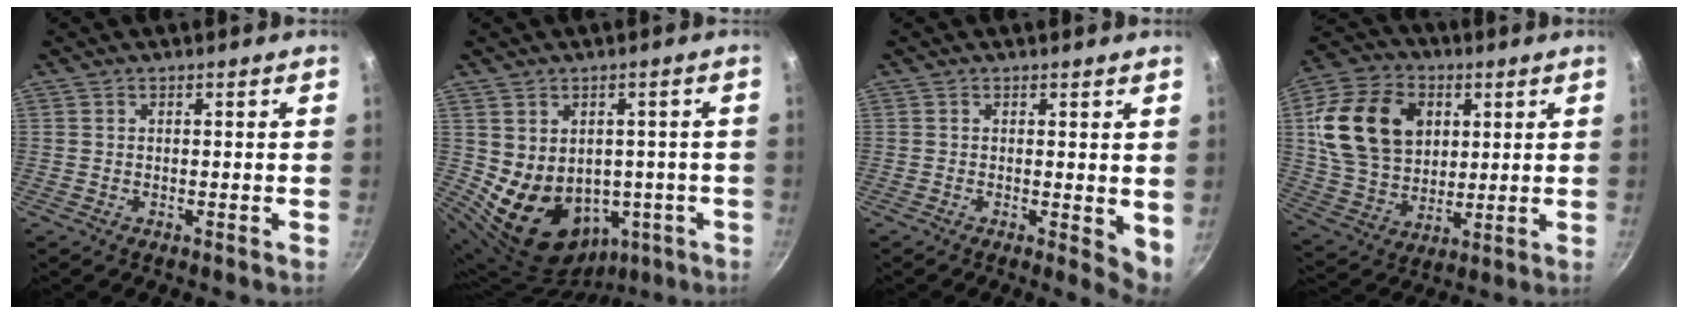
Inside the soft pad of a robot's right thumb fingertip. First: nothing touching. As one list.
[{"total": 13.5, "force": [-1.9, 11.0, 7.6], "torque": [-0.089, 0.010, 0.008]}, {"total": 3.8, "force": [0.2, 1.4, 3.6], "torque": [-0.043, -0.009, 0.001]}, {"total": 19.8, "force": [5.0, 14.8, 12.3], "torque": [-0.202, -0.005, 0.093]}]